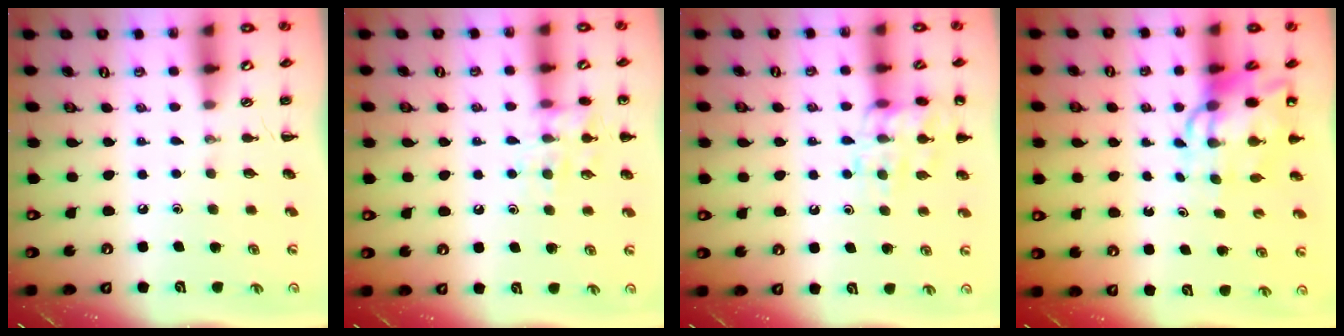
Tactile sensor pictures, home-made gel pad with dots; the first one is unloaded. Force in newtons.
{"total": 11.9, "press": 11.8, "slide": 1.4}
{"total": 14.2, "press": 14.0, "slide": 2.1}
{"total": 9.7, "press": 9.3, "slide": 2.7}